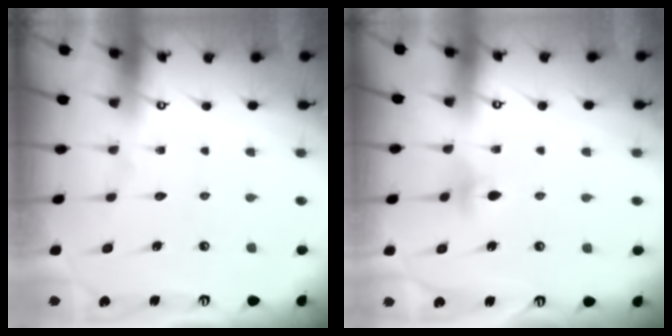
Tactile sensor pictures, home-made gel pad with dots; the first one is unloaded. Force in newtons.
{"total": 3.8, "press": 3.7, "slide": 0.9}